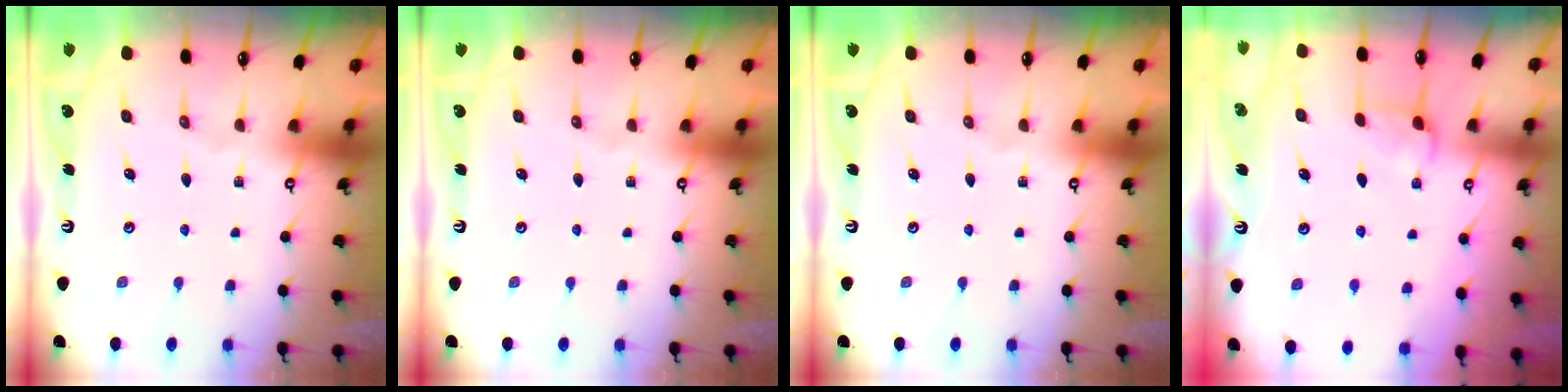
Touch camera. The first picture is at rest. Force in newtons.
{"total": 0.0}
{"total": 0.0}
{"total": 0.9, "press": 0.8, "slide": 0.4}